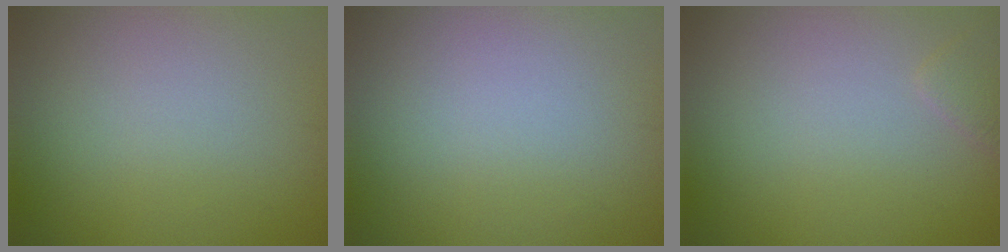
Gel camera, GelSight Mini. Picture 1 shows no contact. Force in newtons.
{"total": 0.0}
{"total": 1.0, "press": 1.0, "slide": 0.0}